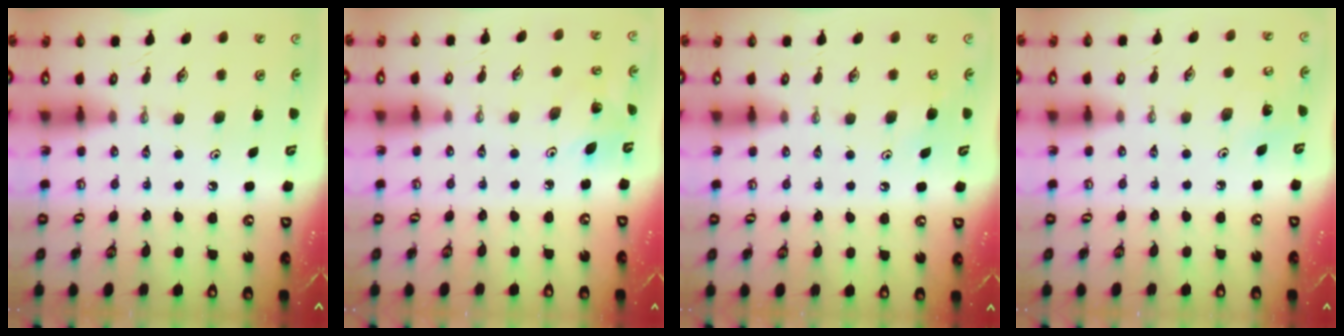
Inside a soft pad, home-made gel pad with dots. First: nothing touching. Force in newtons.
{"total": 5.0, "press": 4.7, "slide": 1.8}
{"total": 6.6, "press": 6.4, "slide": 1.8}
{"total": 3.8, "press": 3.8, "slide": 0.2}